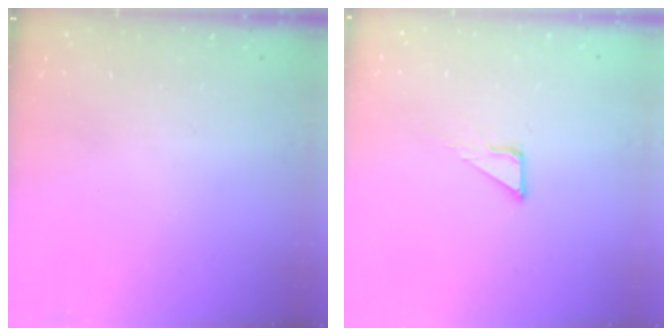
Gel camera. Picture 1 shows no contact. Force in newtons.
{"total": 1.9, "press": 1.9, "slide": 0.1}